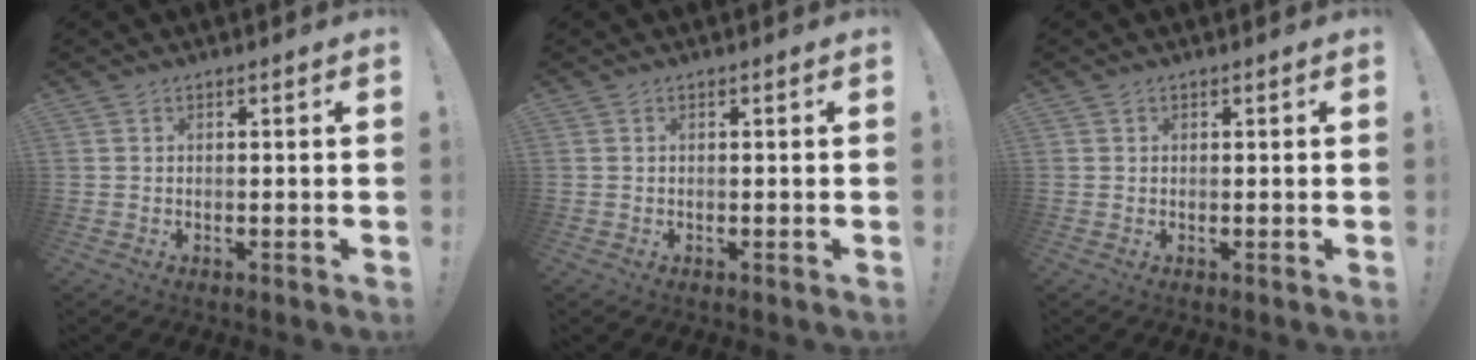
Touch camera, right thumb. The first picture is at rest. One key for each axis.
{"total": 0.0}
{"total": 0.6, "fx": 0.4, "fy": 0.5, "fz": 0.0, "tx": 0.002, "ty": -0.001, "tz": 0.007}